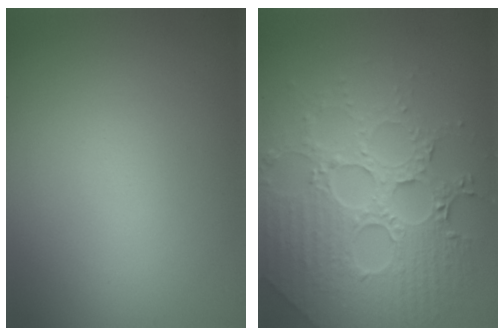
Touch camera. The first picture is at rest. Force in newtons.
{"total": 7.8, "press": 5.8, "slide": 5.2}